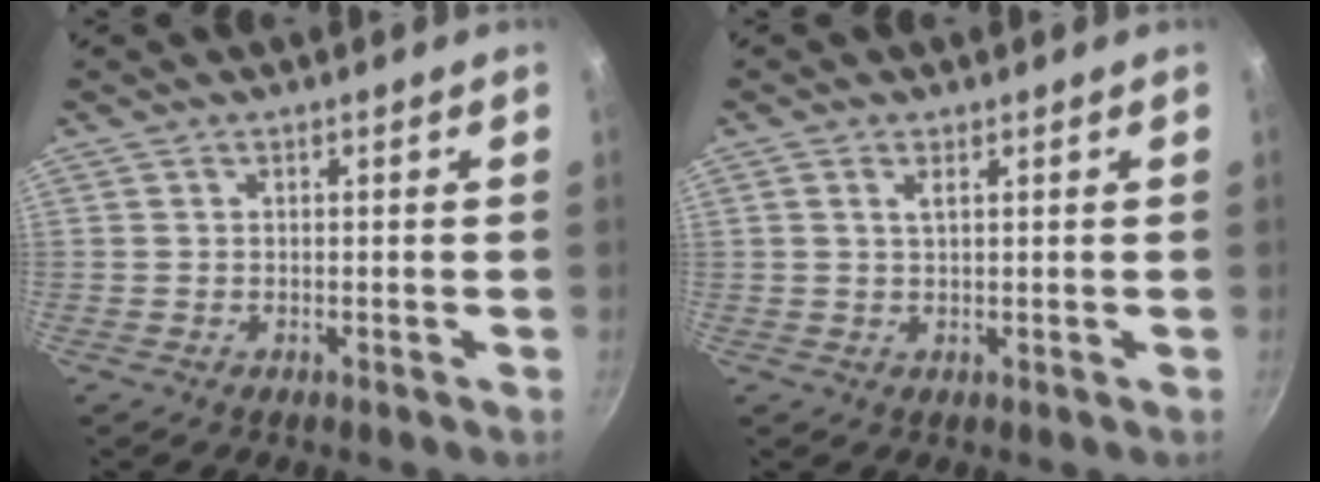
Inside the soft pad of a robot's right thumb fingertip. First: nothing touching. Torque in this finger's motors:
{"motor_torque": [-0.37, -0.09, -0.19, 0.09, 0.01]}